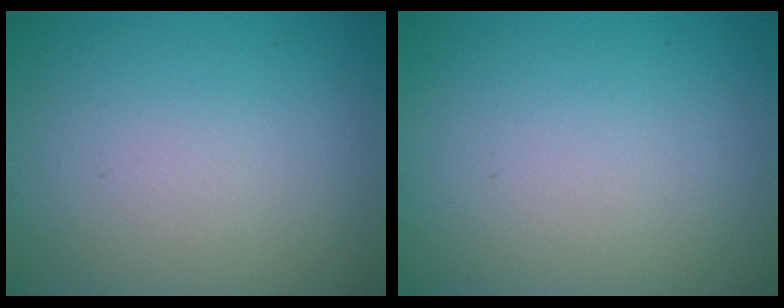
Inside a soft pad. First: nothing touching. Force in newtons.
{"total": 0.0}